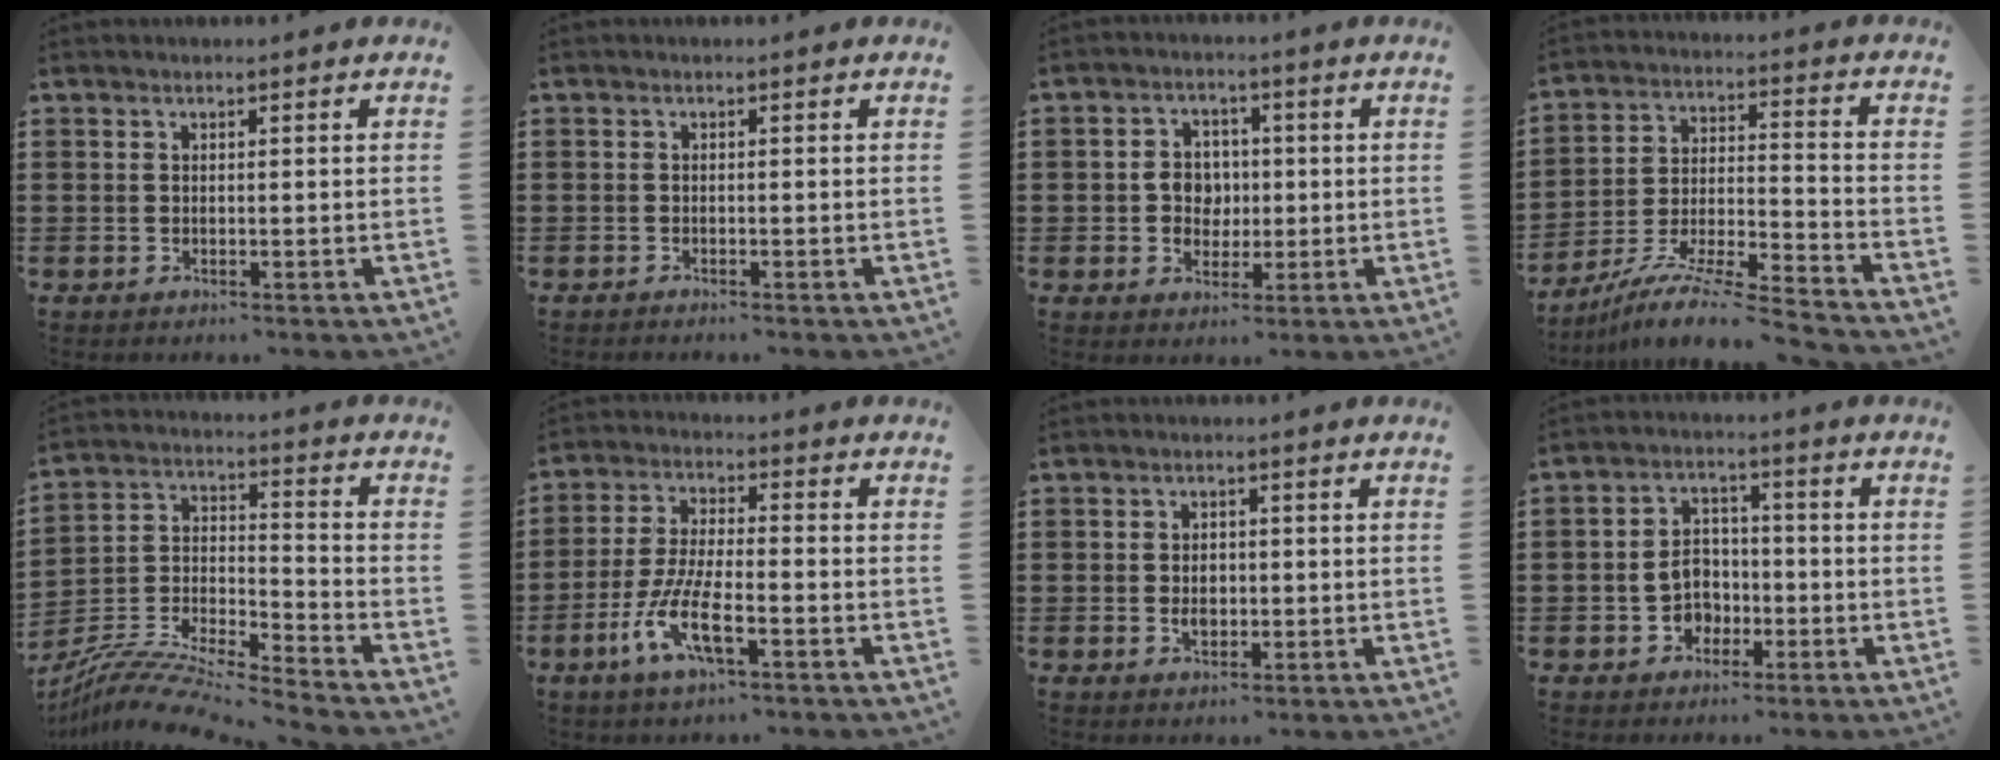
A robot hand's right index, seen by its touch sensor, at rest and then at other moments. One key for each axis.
{"total": 0.5, "fx": -0.5, "fy": -0.1, "fz": 0.0, "tx": -0.002, "ty": -0.003, "tz": -0.011}
{"total": 4.9, "fx": -0.1, "fy": 4.3, "fz": 2.3, "tx": -0.052, "ty": 0.008, "tz": -0.006}
{"total": 9.6, "fx": -8.6, "fy": 0.1, "fz": 4.2, "tx": -0.076, "ty": 0.004, "tz": -0.173}
{"total": 9.5, "fx": -8.9, "fy": 0.6, "fz": 3.0, "tx": -0.065, "ty": 0.007, "tz": -0.183}
{"total": 8.9, "fx": -4.2, "fy": 2.3, "fz": 7.5, "tx": -0.174, "ty": -0.015, "tz": -0.083}
{"total": 2.5, "fx": -0.3, "fy": 1.6, "fz": 1.9, "tx": -0.032, "ty": -0.002, "tz": -0.007}
{"total": 5.1, "fx": -1.5, "fy": 4.0, "fz": 2.7, "tx": -0.066, "ty": 0.005, "tz": -0.030}